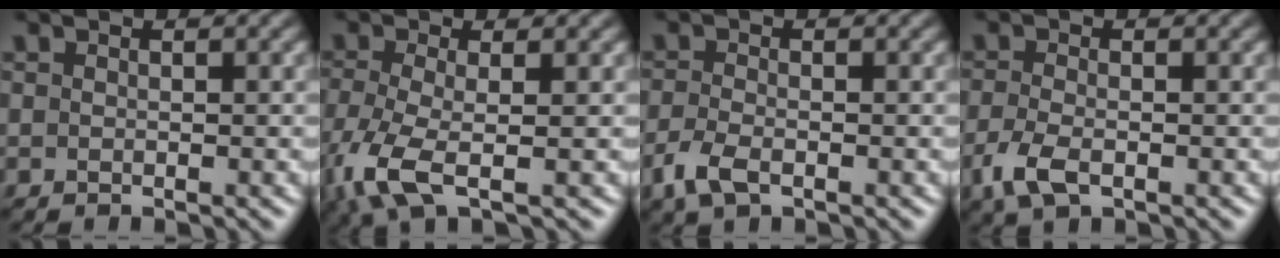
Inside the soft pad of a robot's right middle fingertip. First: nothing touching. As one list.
[{"total": 5.4, "force": [-2.4, 1.8, 4.5], "torque": [-0.119, -0.018, -0.056]}, {"total": 2.8, "force": [-1.6, 1.3, 1.9], "torque": [-0.051, -0.005, -0.038]}, {"total": 3.2, "force": [-1.6, 1.5, 2.4], "torque": [-0.062, -0.006, -0.037]}]